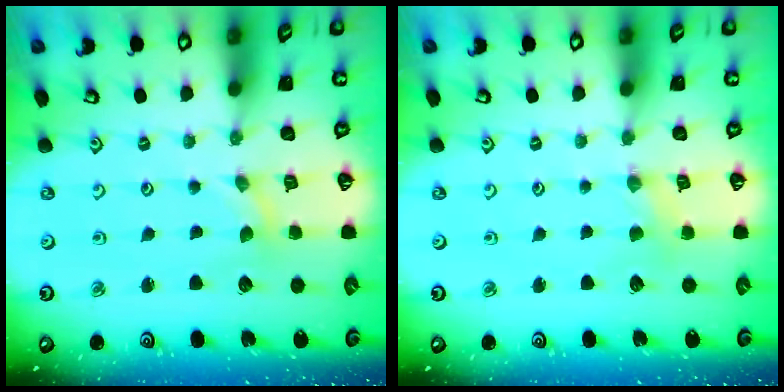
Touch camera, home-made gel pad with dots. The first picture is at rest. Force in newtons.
{"total": 2.5, "press": 2.5, "slide": 0.4}